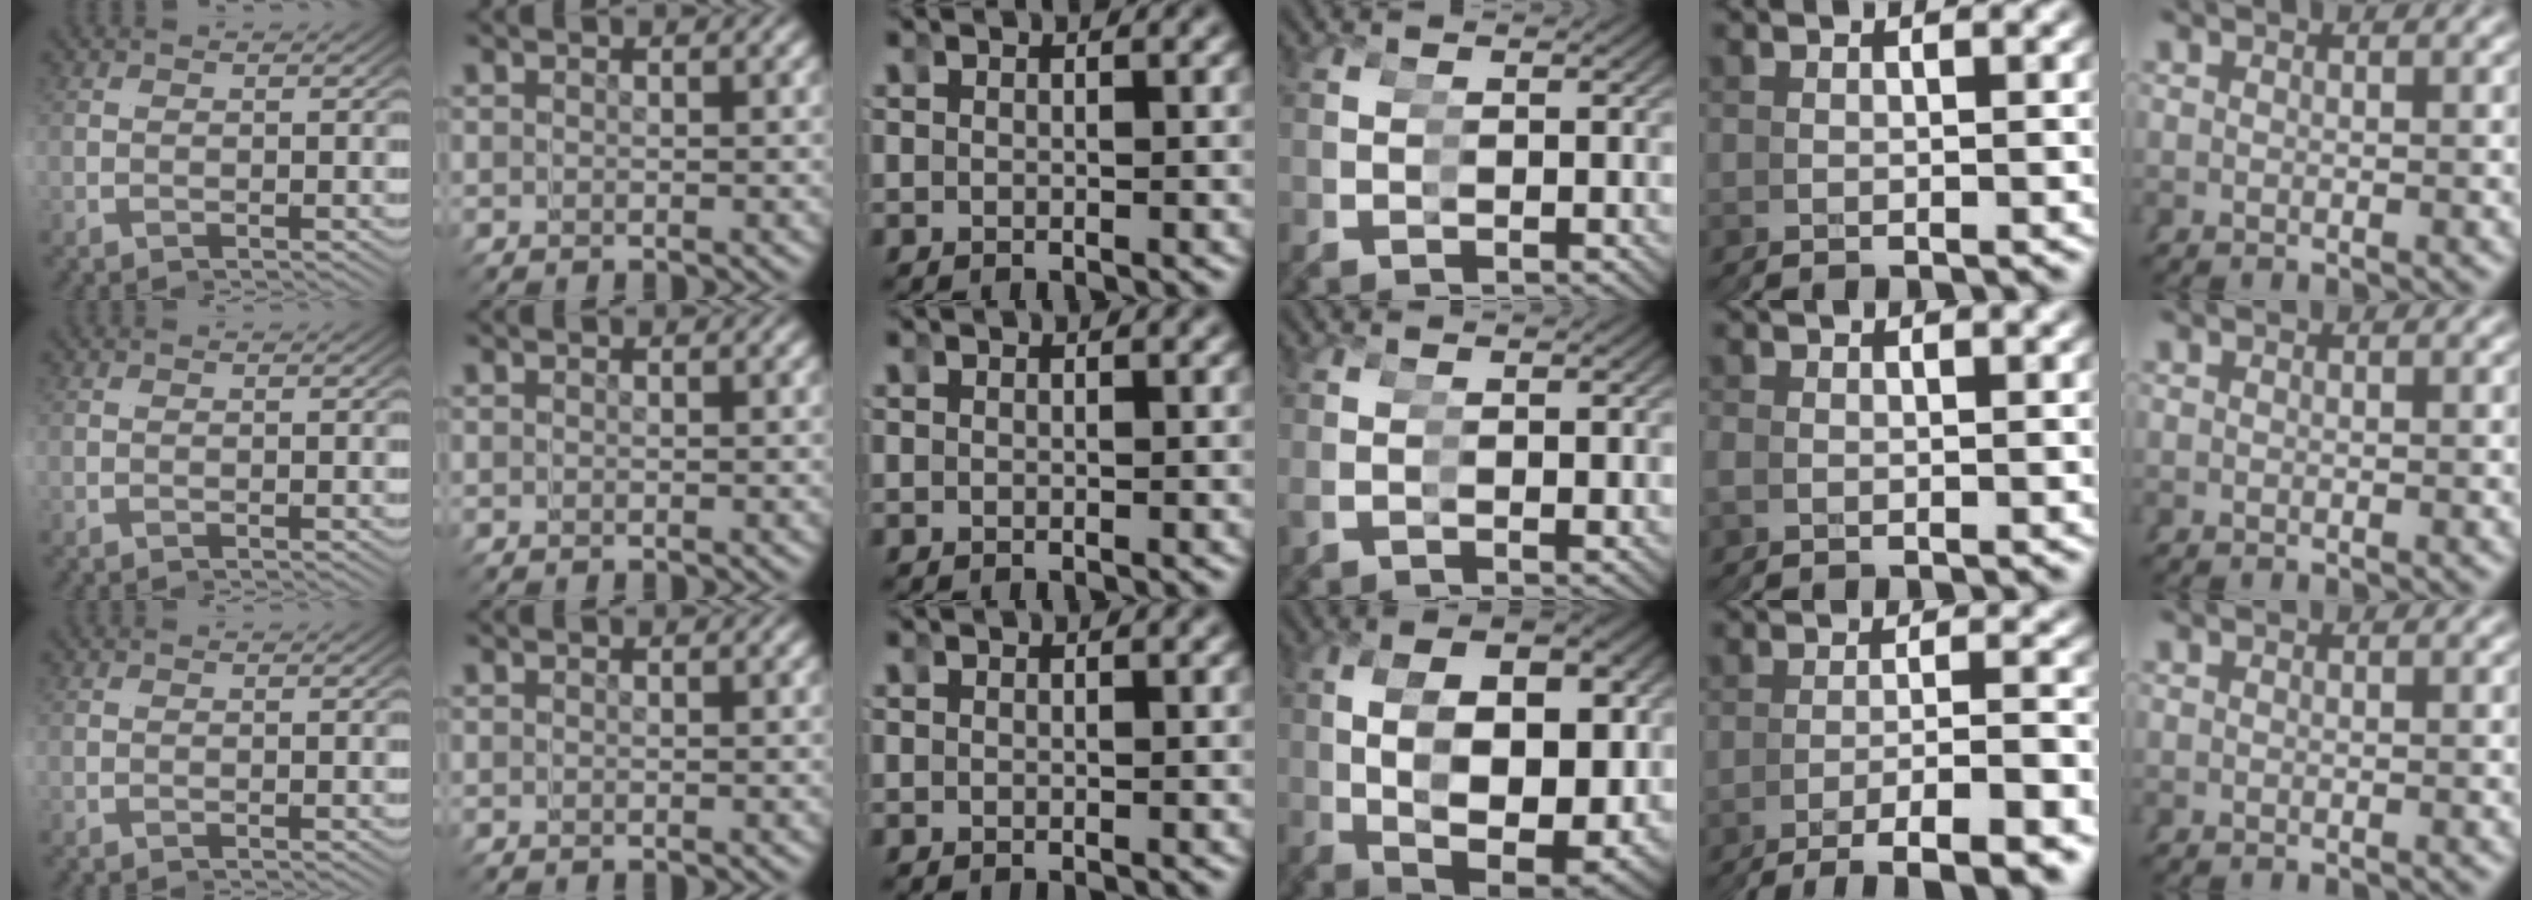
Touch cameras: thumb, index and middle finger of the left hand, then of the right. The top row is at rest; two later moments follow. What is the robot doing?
{"motion": "grasp_and_lifting", "object": "bandage"}